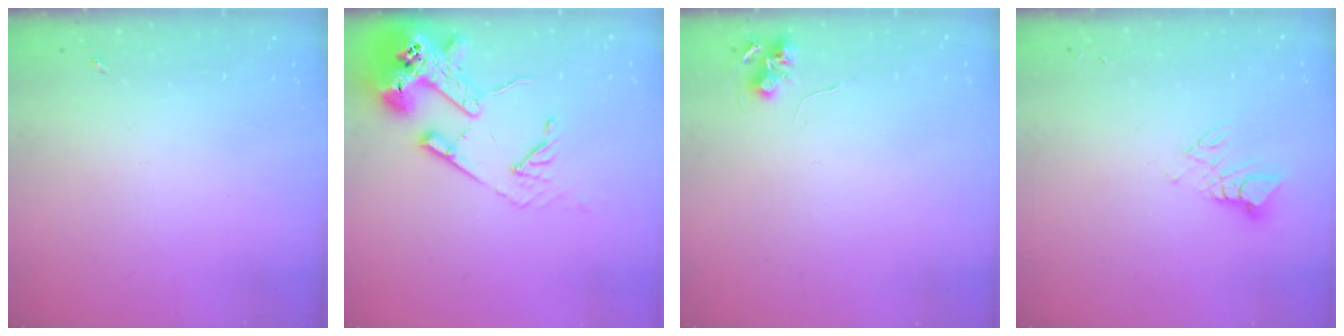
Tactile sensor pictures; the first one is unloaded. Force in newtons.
{"total": 16.6, "press": 16.5, "slide": 2.0}
{"total": 6.0, "press": 6.0, "slide": 0.4}
{"total": 6.2, "press": 6.1, "slide": 0.4}